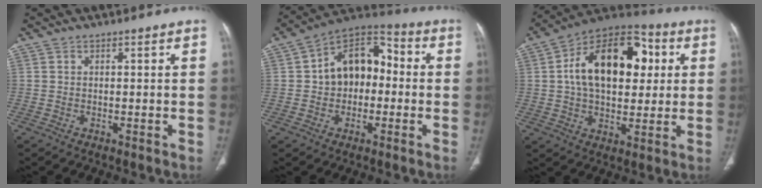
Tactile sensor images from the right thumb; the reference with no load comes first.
{"total": 13.6, "force": [0.2, 9.5, 9.7], "torque": [-0.113, 0.041, -0.012]}
{"total": 21.5, "force": [4.2, 12.9, 16.6], "torque": [-0.236, 0.020, 0.058]}